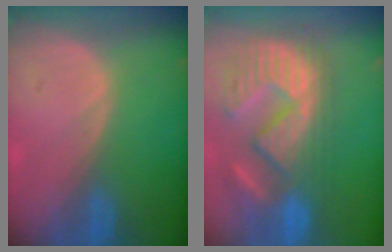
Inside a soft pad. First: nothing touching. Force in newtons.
{"total": 13.2, "press": 12.1, "slide": 5.4}